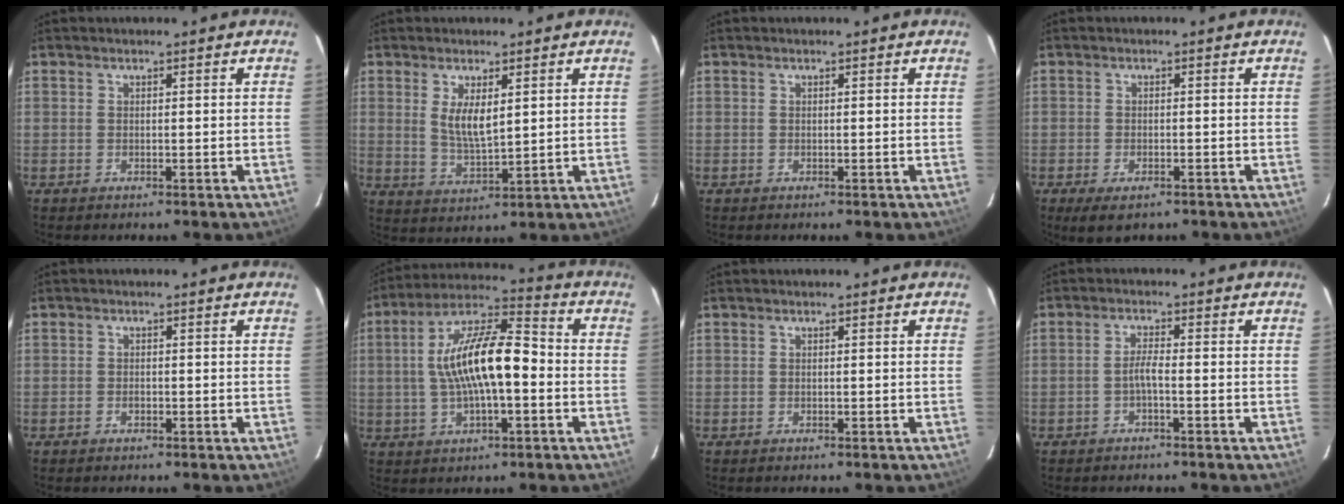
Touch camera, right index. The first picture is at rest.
{"total": 6.1, "force": [1.7, 2.1, 5.4], "torque": [-0.098, -0.009, 0.039]}
{"total": 0.0}
{"total": 4.9, "force": [-3.2, 2.1, 3.0], "torque": [-0.066, -0.019, -0.053]}
{"total": 0.9, "force": [-0.5, 0.6, 0.4], "torque": [-0.006, 0.001, -0.008]}
{"total": 15.0, "force": [-1.0, 4.9, 14.2], "torque": [-0.260, 0.019, -0.022]}
{"total": 0.0}
{"total": 2.1, "force": [-1.1, 0.0, 1.8], "torque": [-0.036, 0.004, -0.021]}